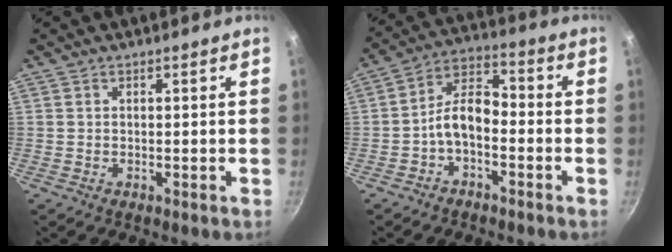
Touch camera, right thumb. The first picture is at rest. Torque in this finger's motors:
{"motor_torque": [1.34, 1.26, 0.76, -0.40, 0.05]}